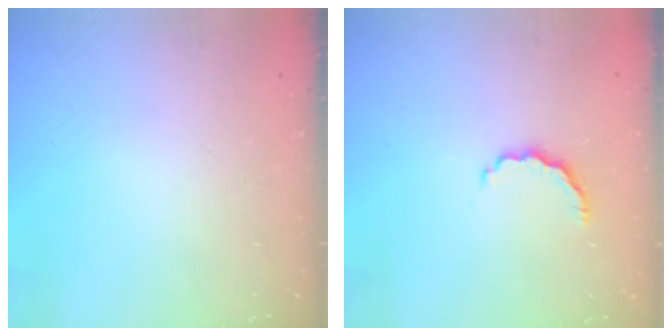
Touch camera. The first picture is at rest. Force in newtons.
{"total": 5.2, "press": 5.2, "slide": 0.8}